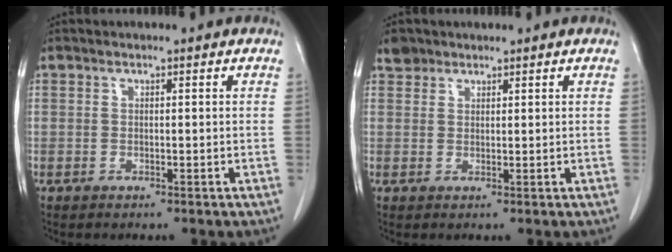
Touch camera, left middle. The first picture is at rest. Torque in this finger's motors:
{"motor_torque": [-0.05, 0.05, -0.07, -0.01]}